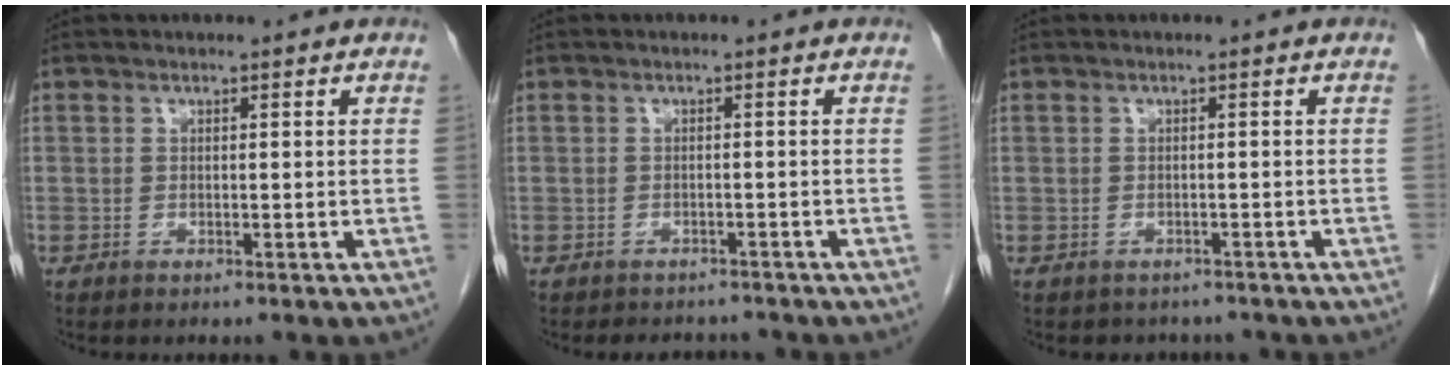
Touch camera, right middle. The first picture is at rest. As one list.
[{"total": 4.3, "force": [-3.9, 1.7, 0.6], "torque": [-0.010, 0.001, -0.048]}, {"total": 3.9, "force": [-3.4, 1.9, 0.3], "torque": [-0.010, 0.004, -0.040]}]